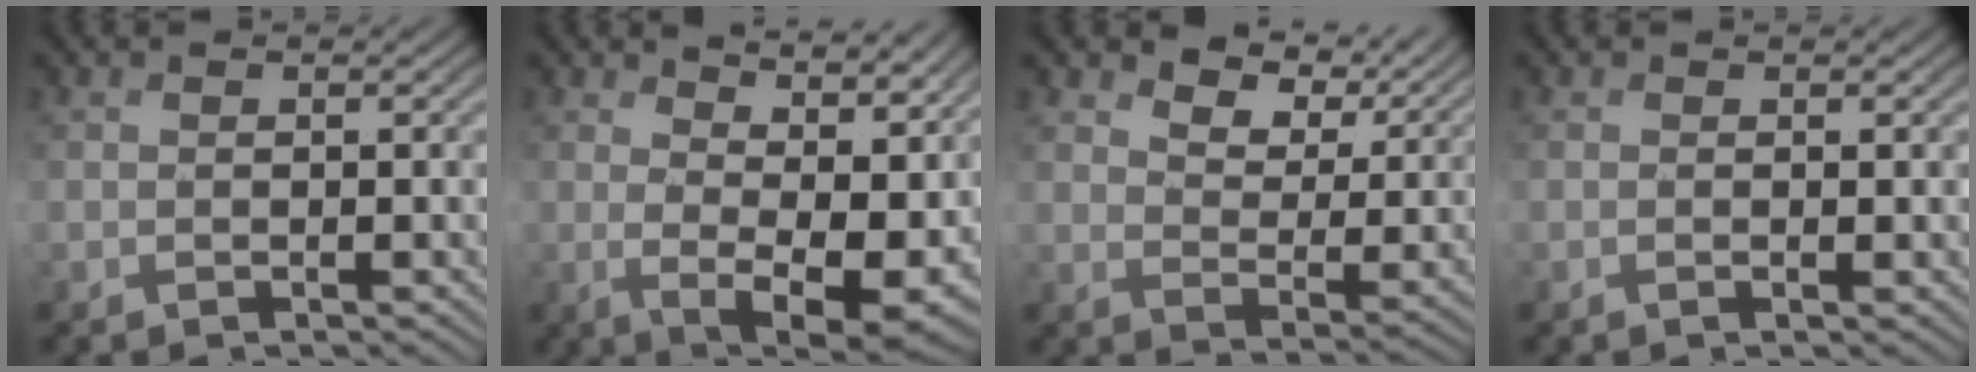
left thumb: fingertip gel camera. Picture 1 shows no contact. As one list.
[{"total": 11.6, "force": [4.8, 5.1, 9.3], "torque": [-0.131, -0.007, 0.062]}, {"total": 8.2, "force": [4.9, 4.4, 4.8], "torque": [-0.090, -0.003, 0.074]}, {"total": 0.8, "force": [-0.5, -0.7, 0.0], "torque": [0.011, -0.001, -0.016]}]